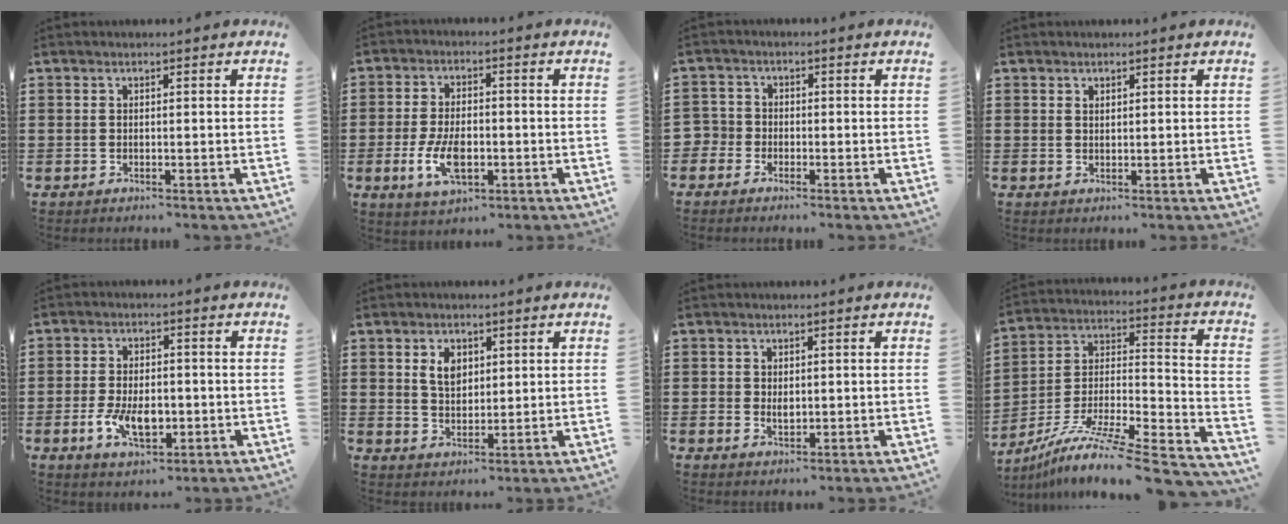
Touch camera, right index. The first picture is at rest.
{"total": 7.0, "force": [-1.9, 3.7, 5.7], "torque": [-0.121, -0.003, -0.040]}
{"total": 2.5, "force": [-1.8, 1.8, -0.1], "torque": [-0.018, -0.001, -0.044]}
{"total": 0.9, "force": [0.7, 0.5, 0.2], "torque": [-0.005, 0.002, 0.014]}
{"total": 6.5, "force": [-1.6, 3.8, 5.1], "torque": [-0.091, 0.003, -0.028]}
{"total": 4.2, "force": [1.6, 2.8, 2.7], "torque": [-0.055, 0.009, 0.026]}
{"total": 2.0, "force": [0.1, 1.6, 1.3], "torque": [-0.028, 0.009, 0.000]}
{"total": 10.8, "force": [-8.3, 1.1, 6.8], "torque": [-0.120, -0.002, -0.160]}